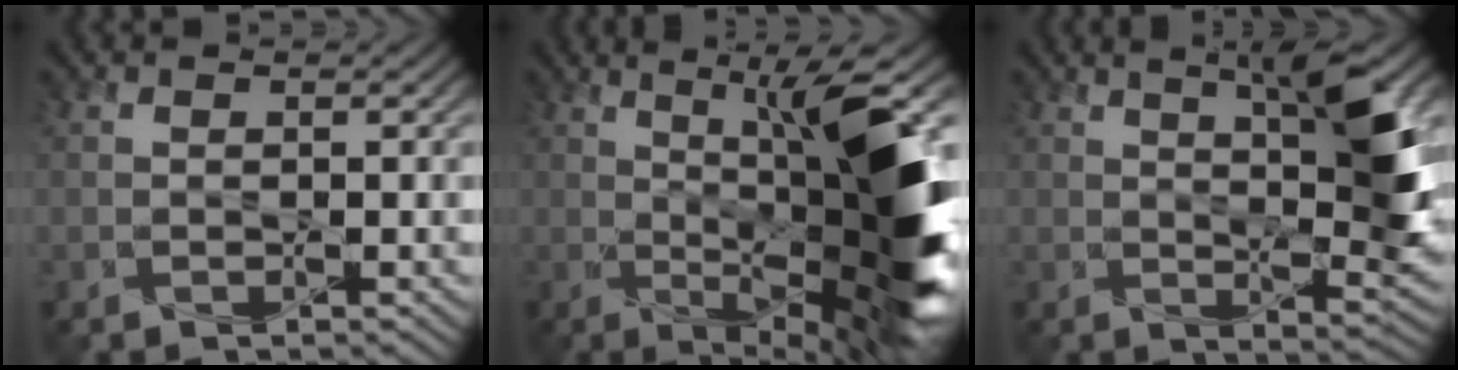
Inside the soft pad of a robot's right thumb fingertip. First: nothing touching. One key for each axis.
{"total": 14.4, "fx": 0.7, "fy": 3.8, "fz": 13.8, "tx": -0.189, "ty": 0.007, "tz": 0.015}
{"total": 9.4, "fx": 2.9, "fy": 2.4, "fz": 8.7, "tx": -0.135, "ty": 0.000, "tz": 0.051}